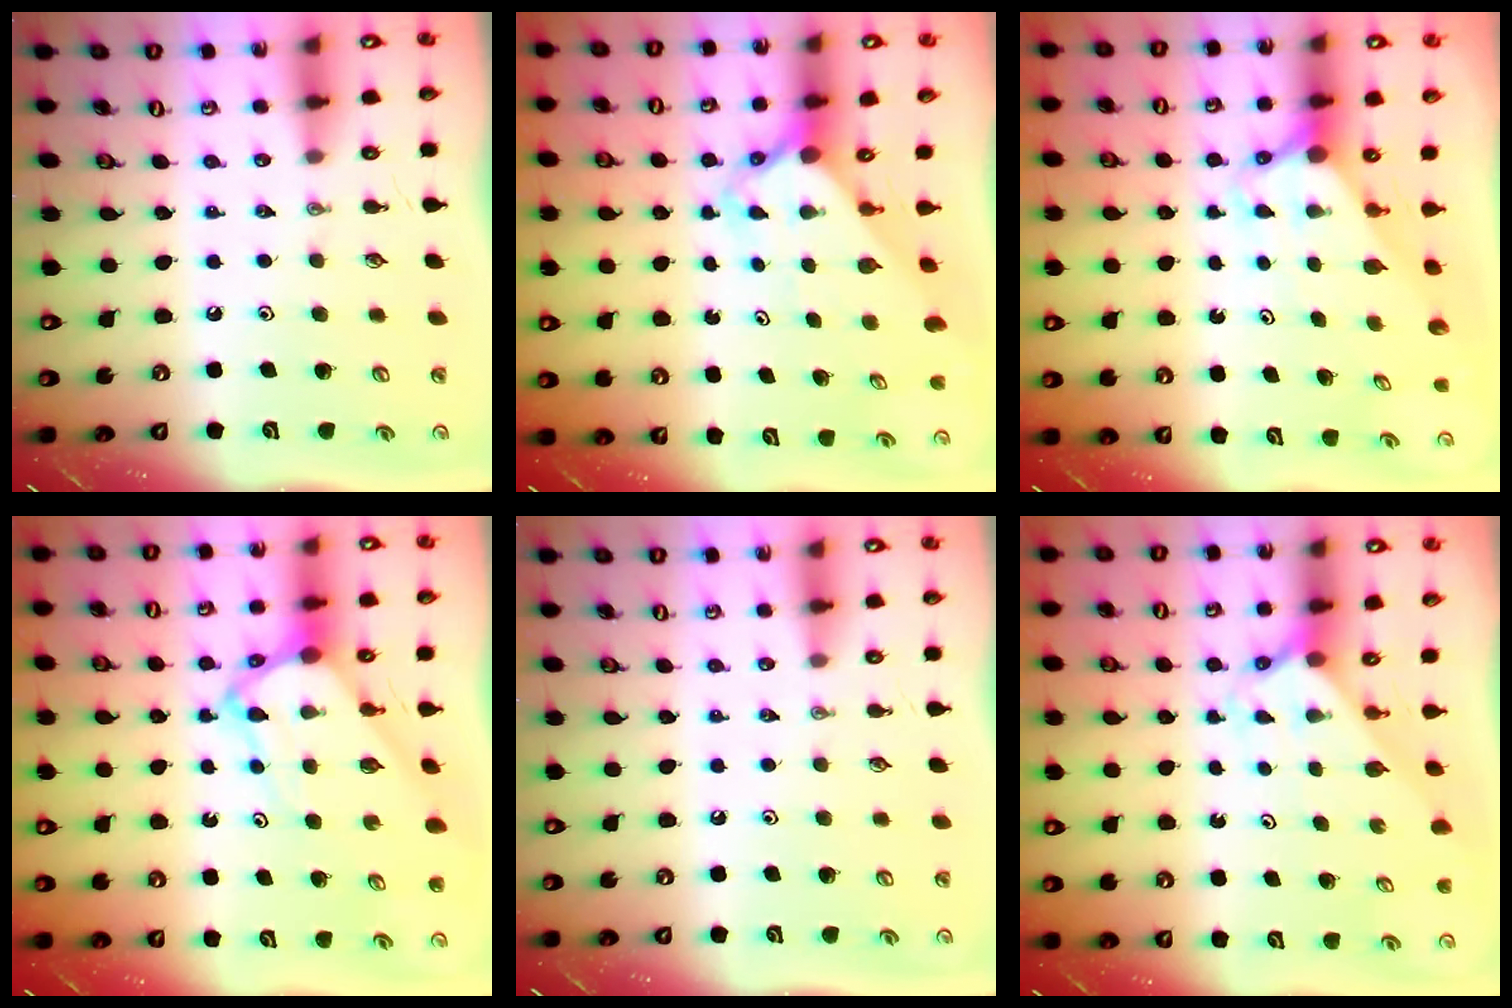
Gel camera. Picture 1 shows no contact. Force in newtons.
{"total": 2.8, "press": 2.8, "slide": 0.1}
{"total": 2.6, "press": 2.6, "slide": 0.0}
{"total": 6.7, "press": 6.7, "slide": 0.7}
{"total": 0.0}
{"total": 2.1, "press": 2.1, "slide": 0.1}